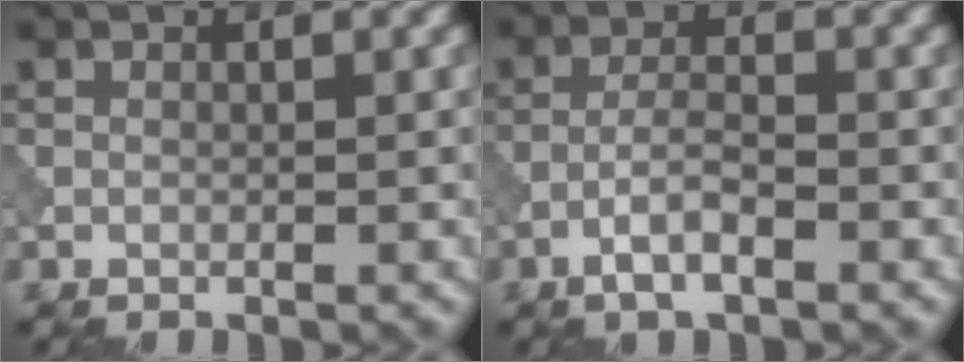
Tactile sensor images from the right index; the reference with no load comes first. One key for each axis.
{"total": 2.8, "fx": -1.6, "fy": 0.7, "fz": 2.3, "tx": -0.046, "ty": 0.008, "tz": -0.036}